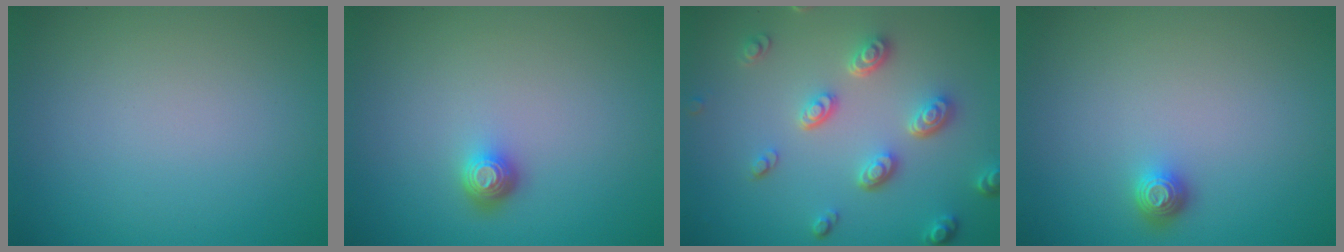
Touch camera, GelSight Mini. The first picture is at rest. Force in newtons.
{"total": 1.7, "press": 1.3, "slide": 1.1}
{"total": 4.5, "press": 3.6, "slide": 2.8}
{"total": 1.3, "press": 1.1, "slide": 0.7}